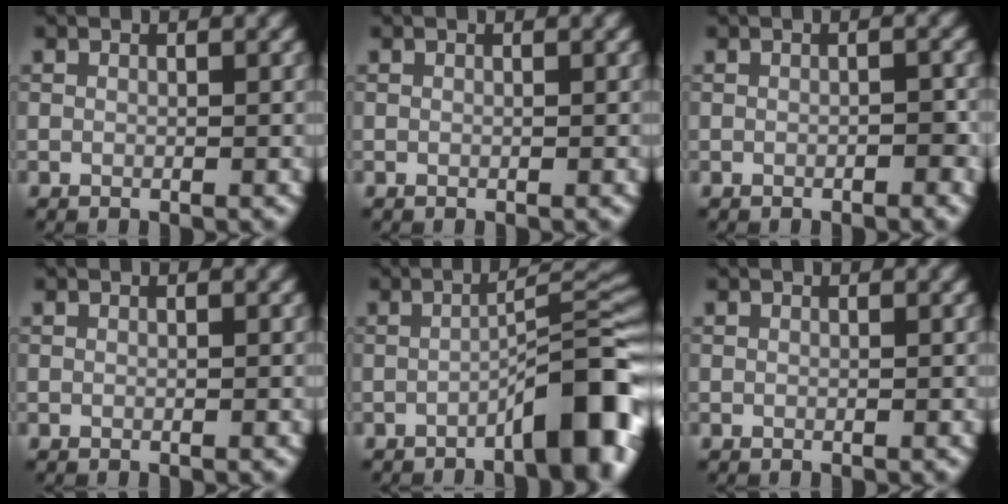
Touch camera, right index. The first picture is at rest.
{"total": 0.0}
{"total": 1.2, "force": [-0.6, 0.4, 1.0], "torque": [-0.014, 0.003, -0.007]}
{"total": 0.0}
{"total": 8.0, "force": [-4.0, 1.6, 6.7], "torque": [-0.081, 0.025, -0.062]}
{"total": 0.0}